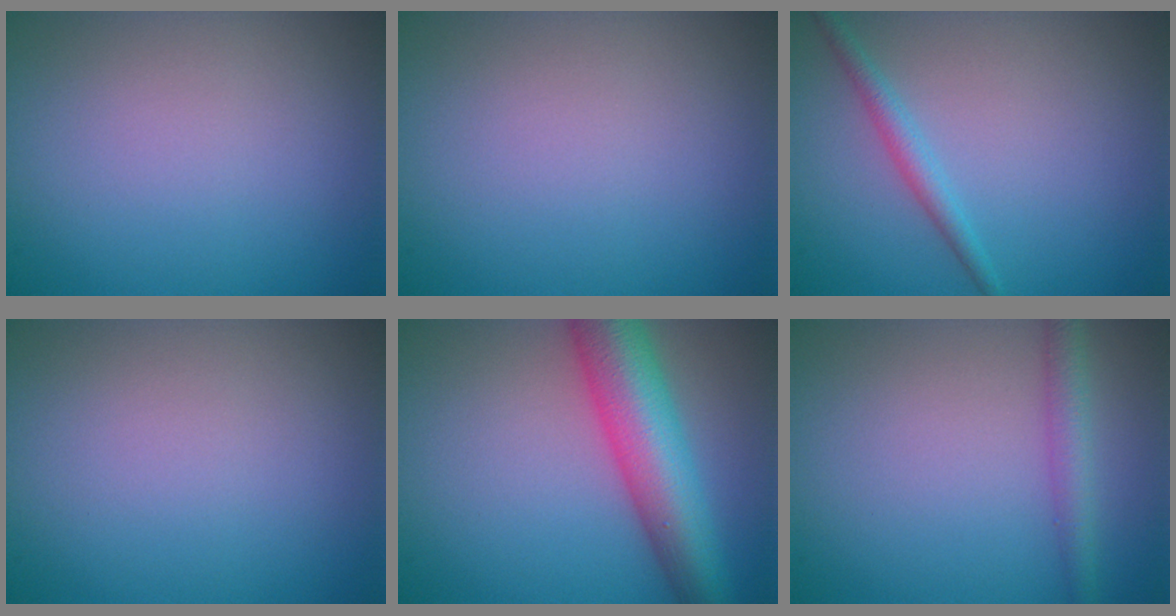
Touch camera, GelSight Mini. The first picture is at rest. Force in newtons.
{"total": 0.0}
{"total": 1.8, "press": 1.8, "slide": 0.0}
{"total": 0.0}
{"total": 9.0, "press": 9.0, "slide": 0.2}
{"total": 2.4, "press": 2.4, "slide": 0.2}